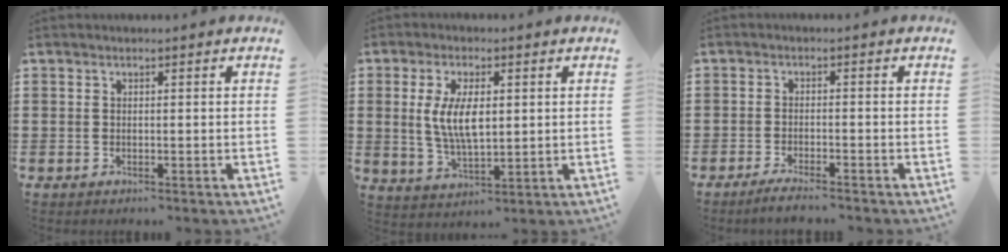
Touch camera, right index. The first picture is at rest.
{"total": 7.4, "force": [0.8, 3.2, 6.6], "torque": [-0.137, 0.007, 0.012]}
{"total": 2.3, "force": [-2.2, -0.1, 0.7], "torque": [-0.013, 0.003, -0.042]}